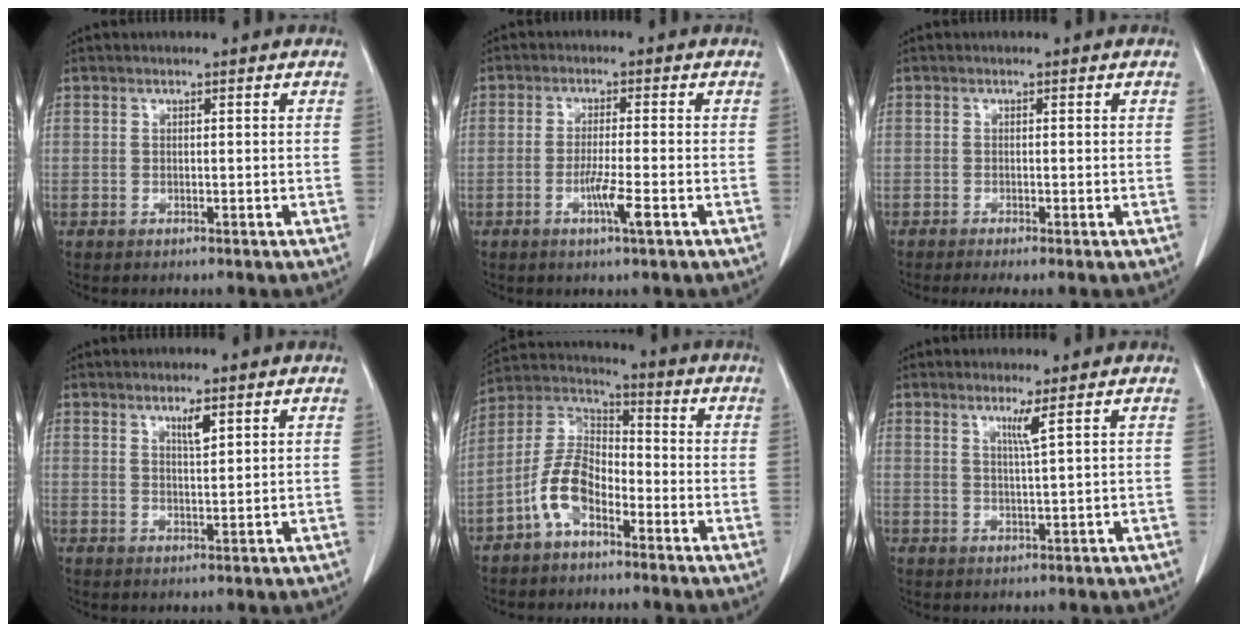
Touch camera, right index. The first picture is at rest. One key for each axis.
{"total": 2.4, "fx": -1.0, "fy": -0.1, "fz": 2.2, "tx": -0.042, "ty": -0.003, "tz": -0.018}
{"total": 2.7, "fx": -2.1, "fy": -0.1, "fz": 1.7, "tx": -0.024, "ty": -0.007, "tz": -0.034}
{"total": 2.4, "fx": 1.5, "fy": 0.2, "fz": 1.9, "tx": -0.035, "ty": -0.003, "tz": 0.027}
{"total": 7.7, "fx": -3.7, "fy": 3.8, "fz": 5.6, "tx": -0.129, "ty": 0.016, "tz": -0.077}
{"total": 2.4, "fx": 1.3, "fy": -1.0, "fz": 1.7, "tx": -0.035, "ty": -0.013, "tz": 0.027}